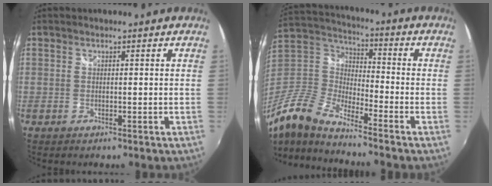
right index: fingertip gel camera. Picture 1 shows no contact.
{"total": 14.3, "force": [-10.5, 4.4, 8.7], "torque": [-0.195, -0.007, -0.222]}